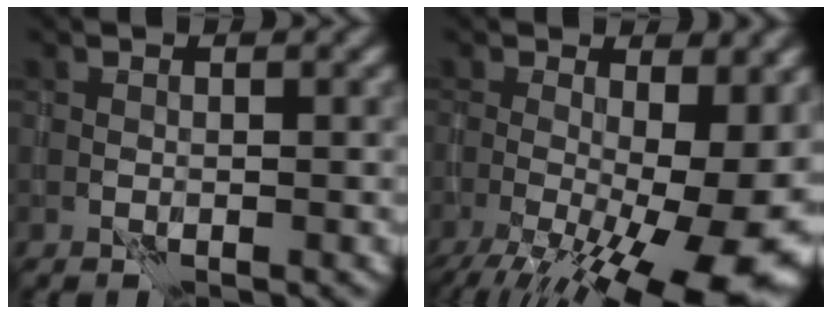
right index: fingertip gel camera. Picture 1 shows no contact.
{"total": 16.6, "force": [-4.1, 6.2, 14.9], "torque": [-0.195, -0.028, -0.044]}